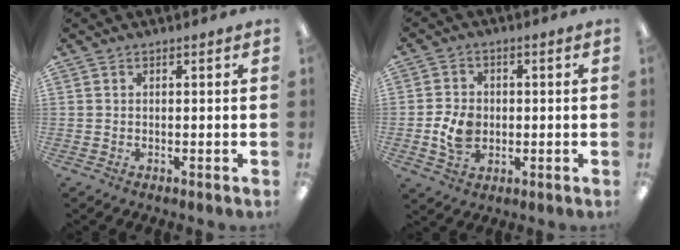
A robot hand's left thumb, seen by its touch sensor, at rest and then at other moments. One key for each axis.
{"total": 6.8, "fx": -0.9, "fy": 5.1, "fz": 4.3, "tx": -0.088, "ty": 0.000, "tz": -0.016}